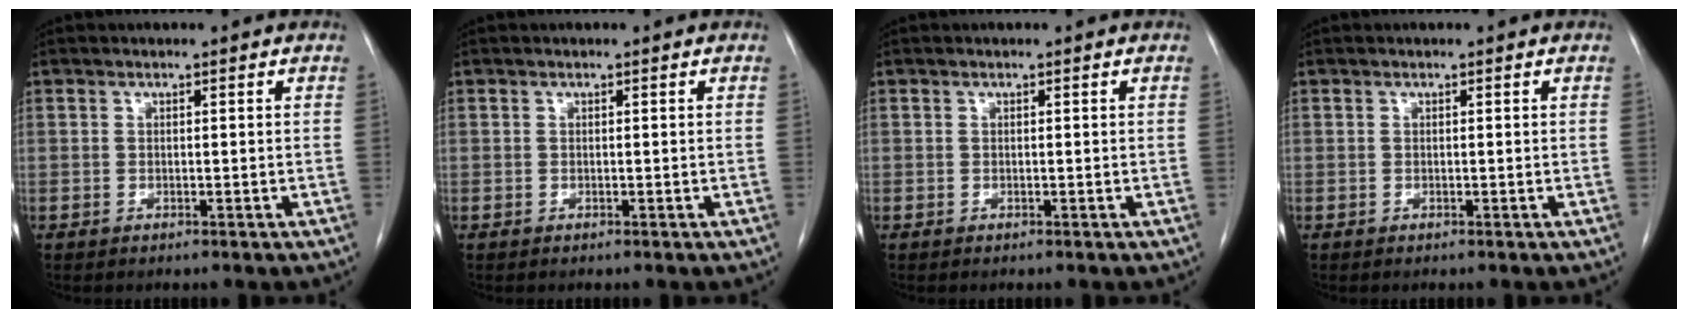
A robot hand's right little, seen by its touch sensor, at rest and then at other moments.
{"total": 0.0}
{"total": 0.0}
{"total": 0.0}